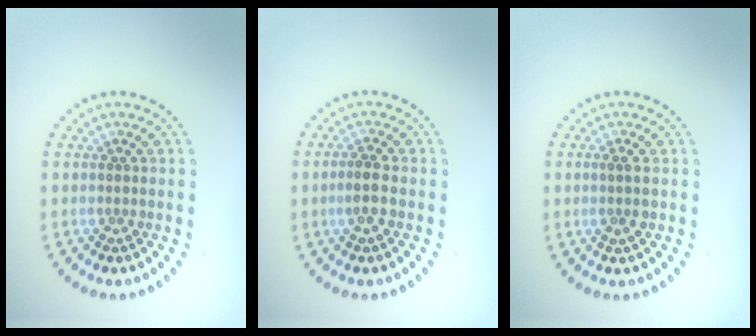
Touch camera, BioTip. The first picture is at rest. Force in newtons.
{"total": 1.9, "press": 1.8, "slide": 0.6}
{"total": 1.4, "press": 1.1, "slide": 0.9}